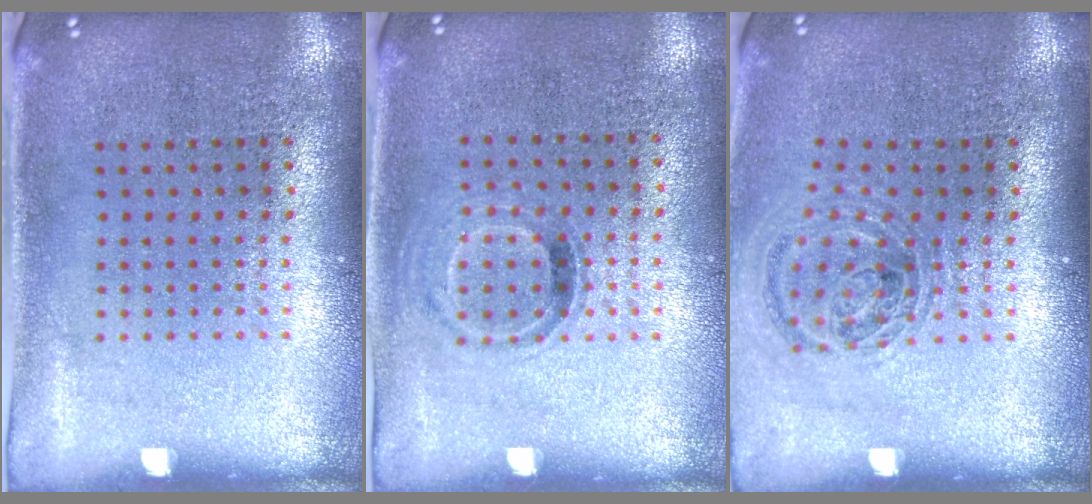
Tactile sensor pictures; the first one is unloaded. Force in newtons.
{"total": 0.9, "press": 0.7, "slide": 0.5}
{"total": 0.9, "press": 0.9, "slide": 0.3}